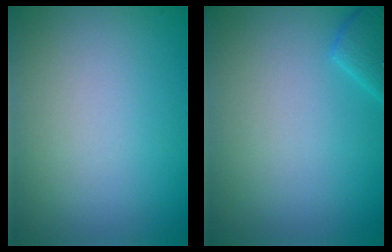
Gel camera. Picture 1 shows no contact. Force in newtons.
{"total": 1.8, "press": 1.8, "slide": 0.1}